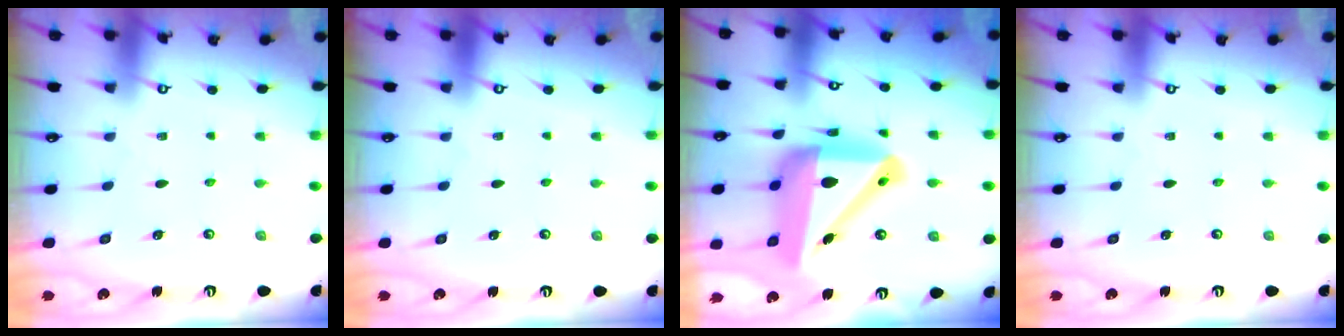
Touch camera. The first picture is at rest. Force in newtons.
{"total": 0.0}
{"total": 20.9, "press": 20.7, "slide": 2.7}
{"total": 0.0}